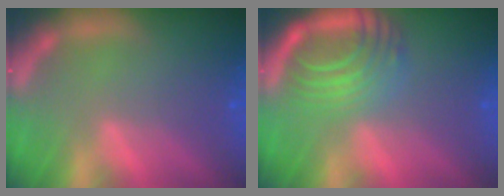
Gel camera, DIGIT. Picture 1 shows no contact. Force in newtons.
{"total": 8.1}